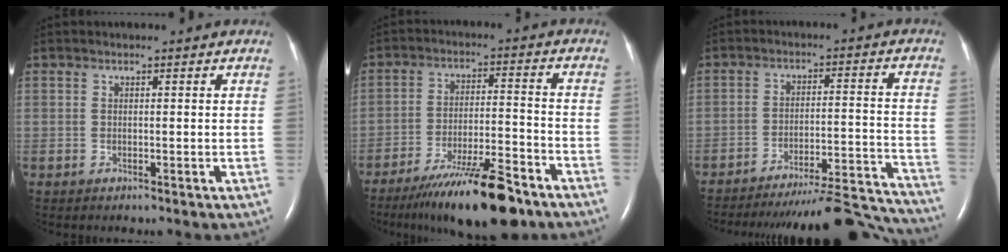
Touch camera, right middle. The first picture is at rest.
{"total": 14.4, "force": [-10.6, 2.2, 9.4], "torque": [-0.141, -0.016, -0.172]}
{"total": 20.9, "force": [-20.4, 0.8, 4.6], "torque": [-0.033, 0.005, -0.273]}